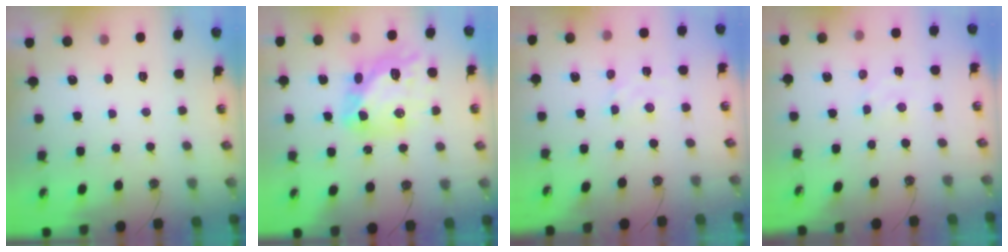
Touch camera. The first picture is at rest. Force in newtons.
{"total": 15.3, "press": 15.2, "slide": 1.4}
{"total": 2.5, "press": 2.5, "slide": 0.4}
{"total": 1.8, "press": 1.8, "slide": 0.3}